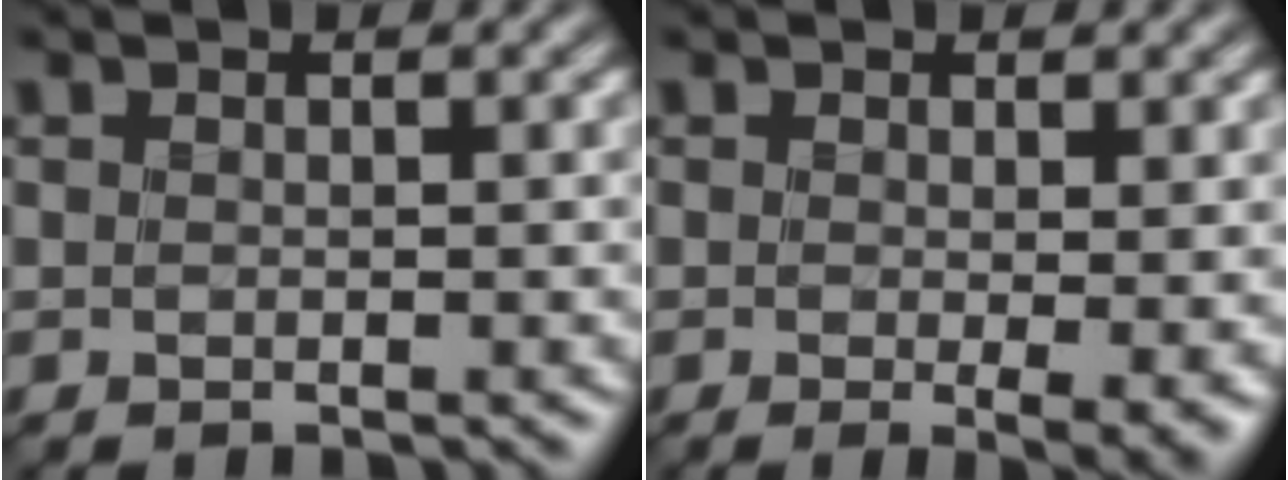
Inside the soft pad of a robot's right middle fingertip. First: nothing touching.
{"total": 2.6, "force": [0.2, 0.4, 2.6], "torque": [-0.035, -0.011, 0.006]}